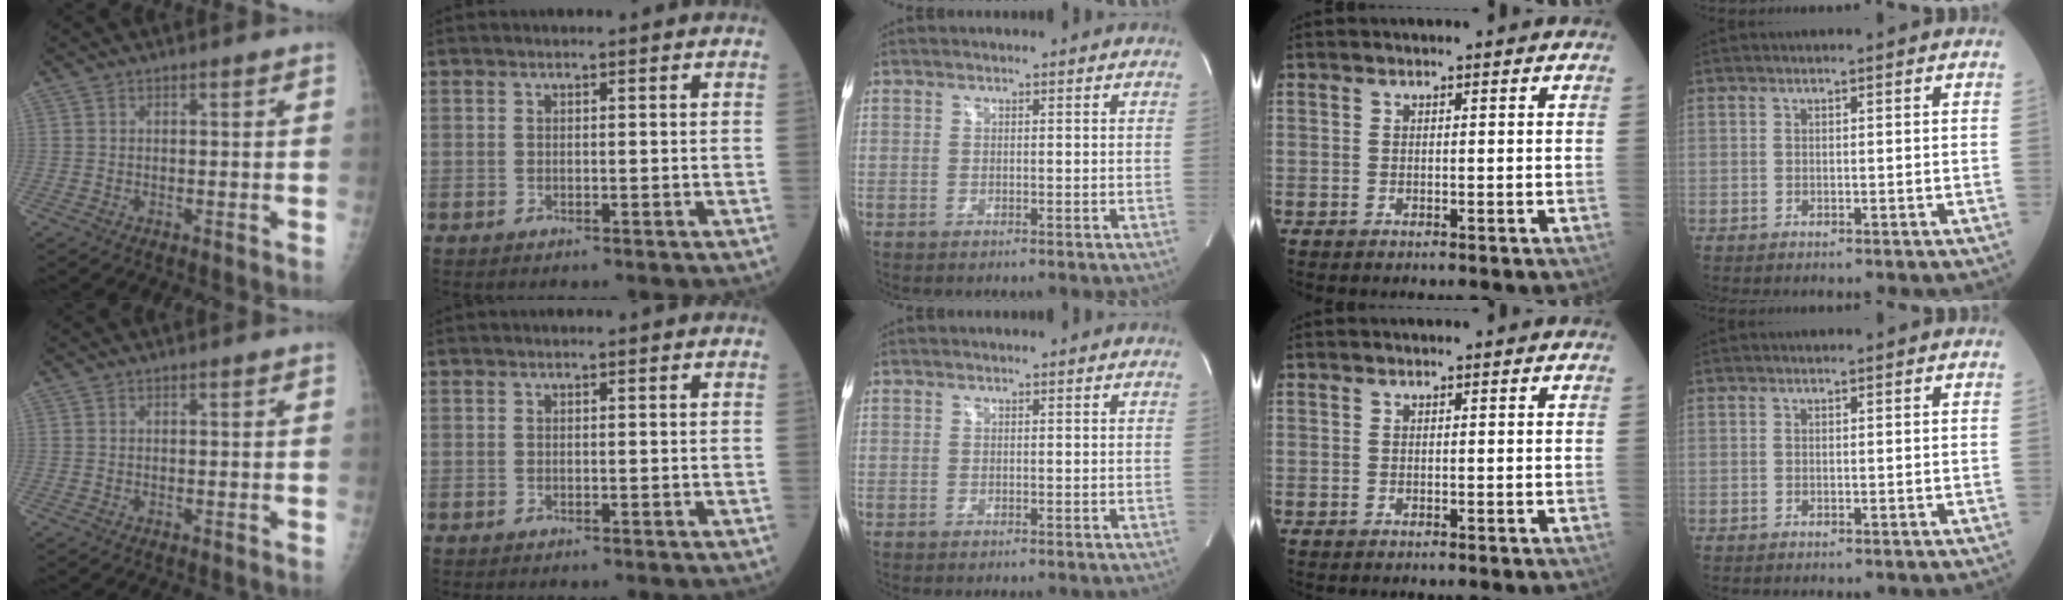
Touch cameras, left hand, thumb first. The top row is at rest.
{}